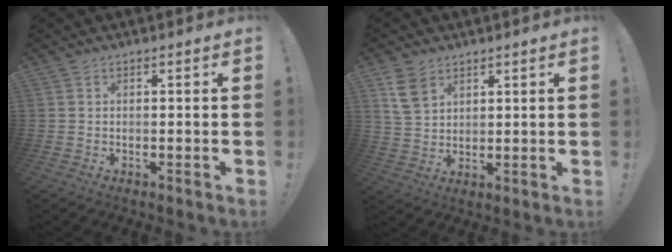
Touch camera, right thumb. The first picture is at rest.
{"total": 7.4, "force": [4.1, 5.1, 3.5], "torque": [-0.056, -0.011, 0.084]}